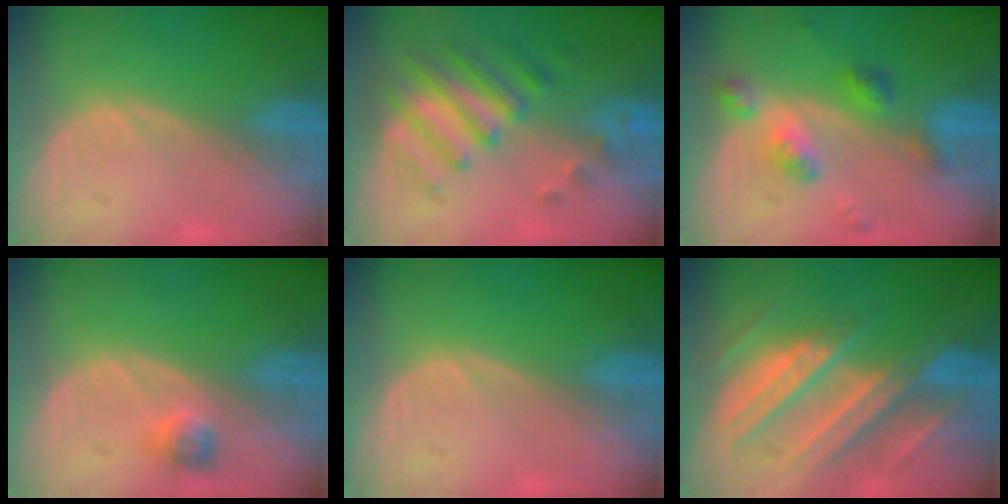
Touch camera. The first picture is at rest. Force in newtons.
{"total": 7.9, "press": 6.9, "slide": 3.9}
{"total": 6.0, "press": 5.3, "slide": 2.8}
{"total": 2.3, "press": 2.2, "slide": 0.3}
{"total": 0.0}
{"total": 10.3, "press": 9.1, "slide": 4.9}